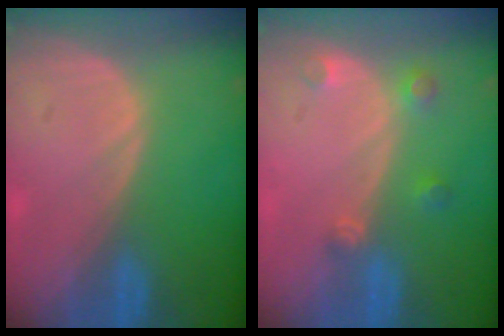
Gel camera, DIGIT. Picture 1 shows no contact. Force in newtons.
{"total": 2.6, "press": 2.6, "slide": 0.2}